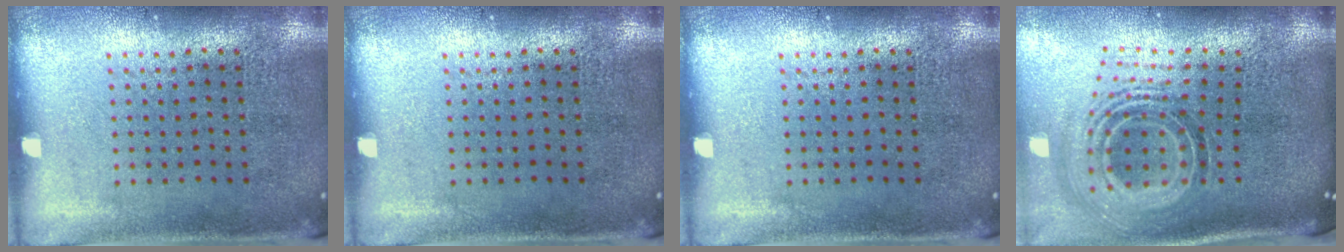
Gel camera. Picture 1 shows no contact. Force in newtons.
{"total": 0.0}
{"total": 0.0}
{"total": 2.0, "press": 1.4, "slide": 1.3}